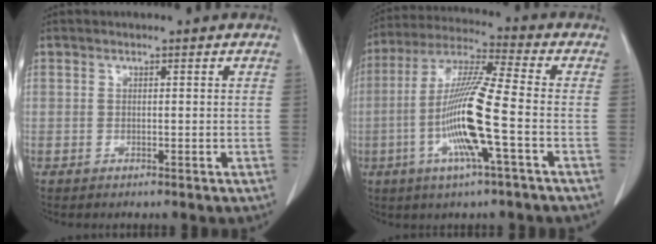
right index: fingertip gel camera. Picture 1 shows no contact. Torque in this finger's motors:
{"motor_torque": [2.14, 0.00, 0.46, 0.19]}